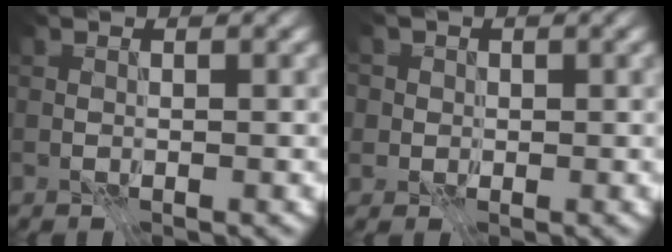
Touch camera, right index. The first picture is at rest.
{"total": 3.4, "force": [1.1, 3.1, 0.9], "torque": [-0.004, 0.013, 0.000]}